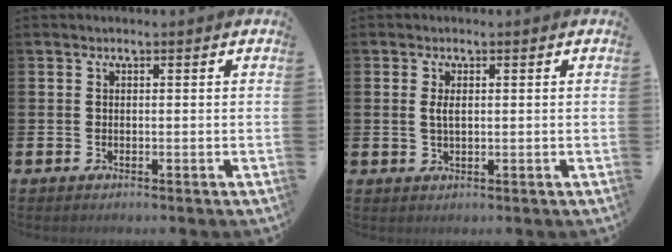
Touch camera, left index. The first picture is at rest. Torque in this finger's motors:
{"motor_torque": [0.30, 0.09, 0.05, 0.03]}